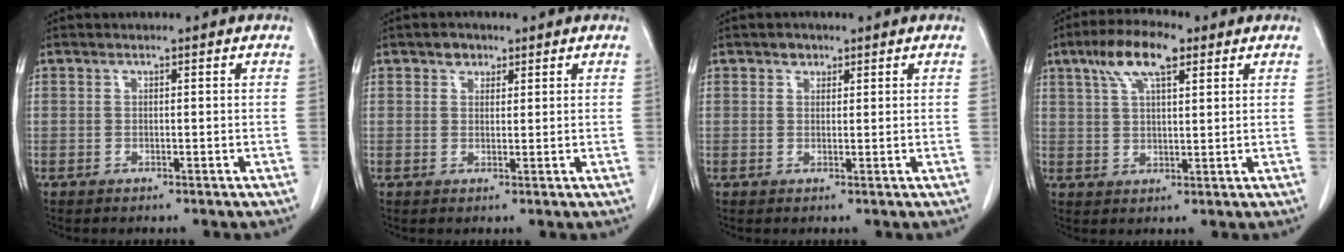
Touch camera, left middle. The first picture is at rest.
{"total": 1.9, "force": [1.2, 1.4, 0.5], "torque": [-0.007, 0.001, 0.018]}
{"total": 1.4, "force": [0.9, 1.0, 0.3], "torque": [-0.002, -0.002, 0.013]}
{"total": 8.2, "force": [4.5, 2.4, 6.4], "torque": [-0.127, 0.019, 0.082]}